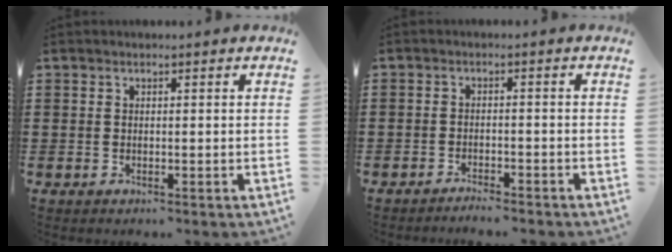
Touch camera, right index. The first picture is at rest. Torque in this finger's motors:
{"motor_torque": [0.35, -0.45, -0.14, -0.08]}